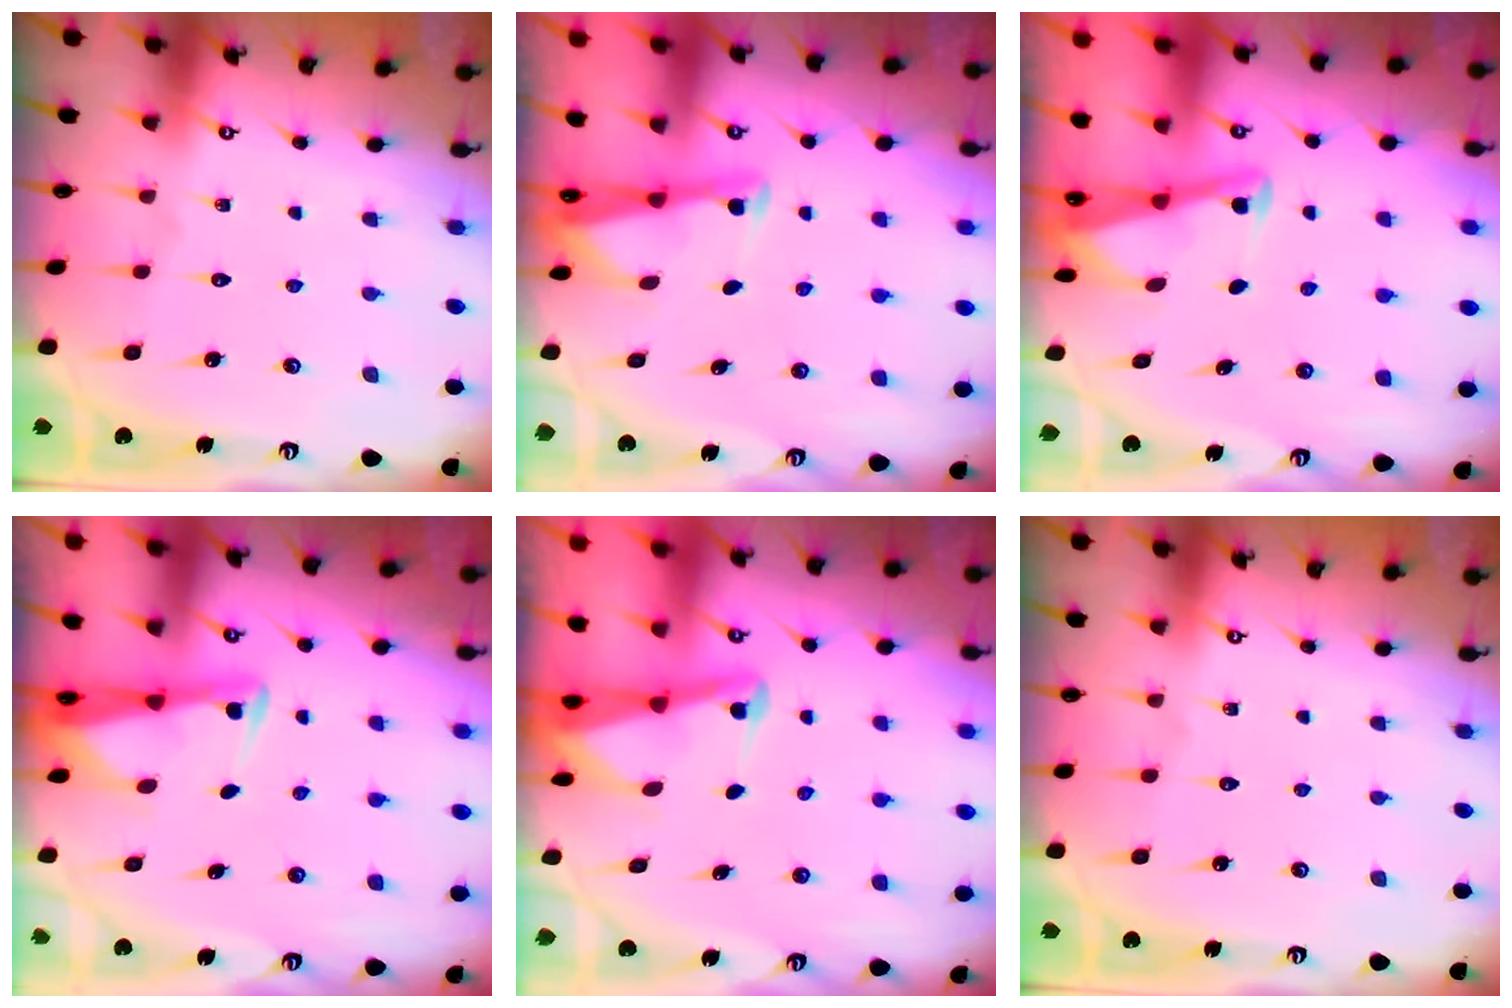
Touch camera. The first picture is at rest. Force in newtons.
{"total": 2.6, "press": 2.6, "slide": 0.1}
{"total": 2.8, "press": 2.8, "slide": 0.4}
{"total": 2.5, "press": 2.5, "slide": 0.5}
{"total": 2.7, "press": 2.6, "slide": 0.6}
{"total": 0.0}